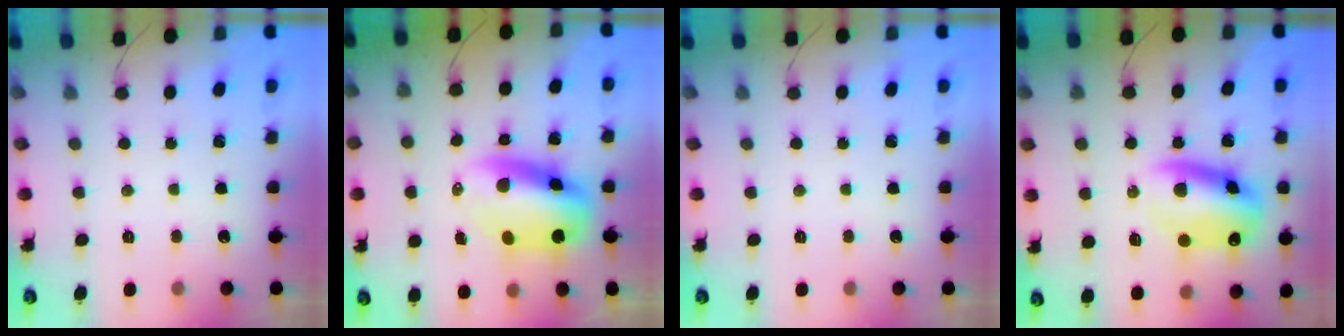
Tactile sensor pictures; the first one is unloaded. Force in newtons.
{"total": 10.7, "press": 10.4, "slide": 2.7}
{"total": 0.0}
{"total": 12.7, "press": 12.4, "slide": 2.4}